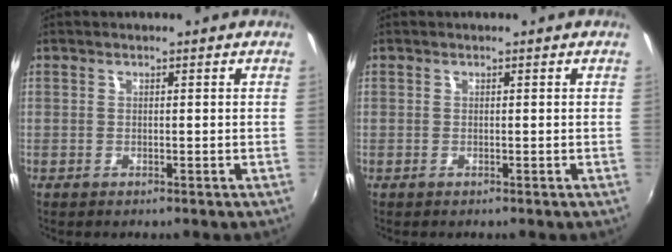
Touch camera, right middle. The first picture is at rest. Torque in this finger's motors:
{"motor_torque": [0.00, 0.00, 0.01, 0.00]}